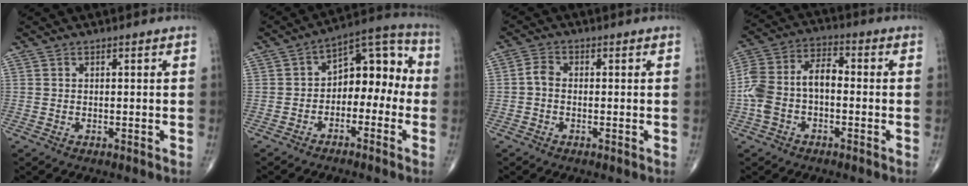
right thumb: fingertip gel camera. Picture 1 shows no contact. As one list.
[{"total": 11.5, "force": [-2.0, 7.3, 8.6], "torque": [-0.080, 0.055, -0.045]}, {"total": 2.4, "force": [-0.5, 1.7, 1.7], "torque": [-0.028, 0.008, -0.018]}, {"total": 11.1, "force": [-1.8, 6.5, 8.8], "torque": [-0.184, 0.044, -0.043]}]